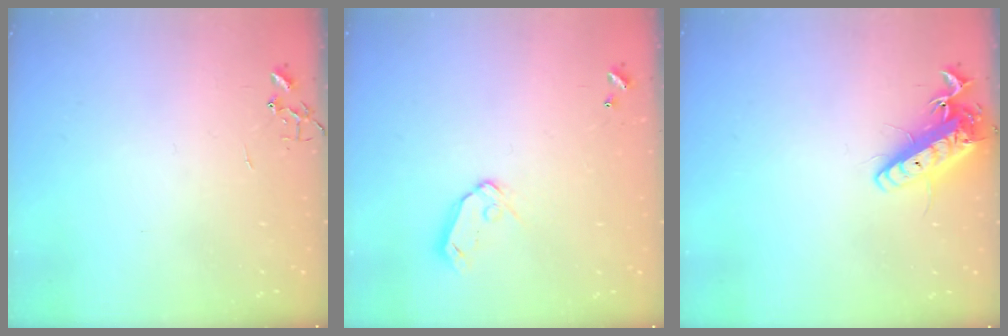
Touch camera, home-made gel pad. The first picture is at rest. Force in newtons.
{"total": 7.1, "press": 7.1, "slide": 0.8}
{"total": 14.5, "press": 14.2, "slide": 2.8}